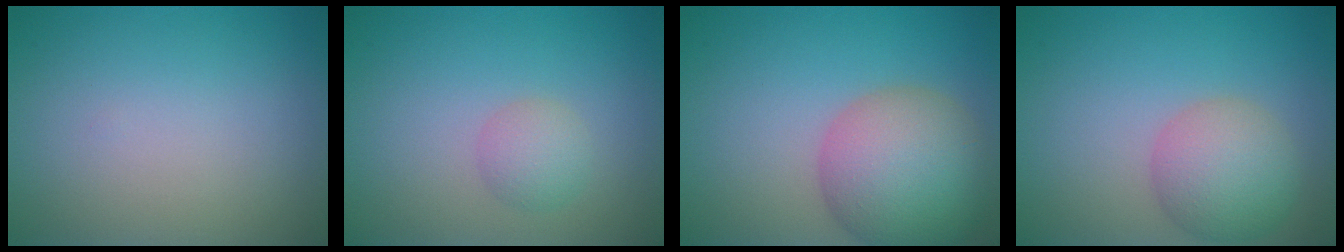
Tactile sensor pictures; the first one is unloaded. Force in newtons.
{"total": 1.9, "press": 1.9, "slide": 0.0}
{"total": 8.6, "press": 8.6, "slide": 0.3}
{"total": 4.8, "press": 4.8, "slide": 0.1}